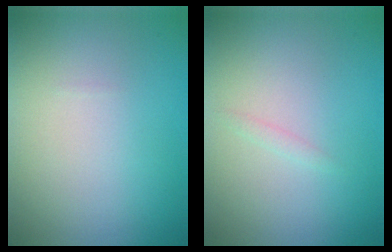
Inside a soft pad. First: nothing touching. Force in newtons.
{"total": 0.6, "press": 0.6, "slide": 0.0}